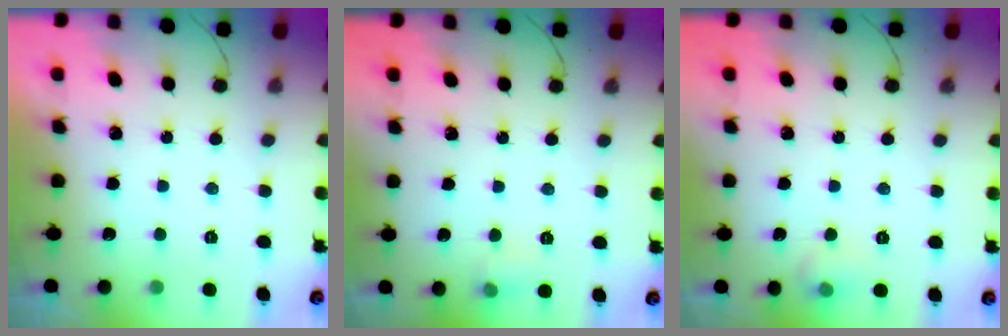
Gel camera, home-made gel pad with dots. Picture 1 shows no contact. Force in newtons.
{"total": 5.0, "press": 4.7, "slide": 1.4}
{"total": 5.1, "press": 4.6, "slide": 2.3}